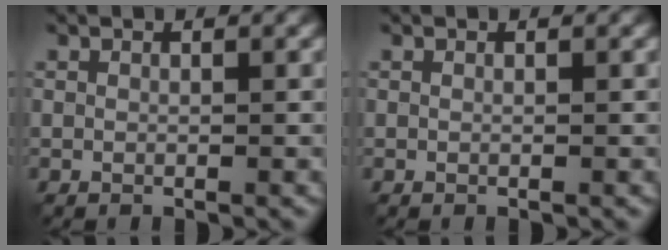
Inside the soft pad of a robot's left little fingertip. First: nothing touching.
{"total": 0.0}